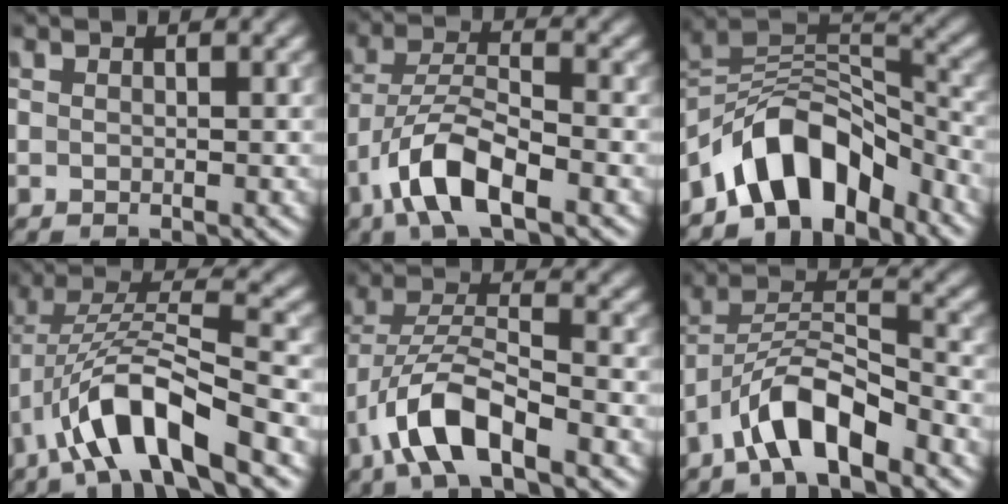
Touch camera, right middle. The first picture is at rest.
{"total": 6.5, "force": [-3.8, 2.2, 4.9], "torque": [-0.094, 0.004, -0.077]}
{"total": 8.3, "force": [-6.0, 3.6, 4.4], "torque": [-0.052, 0.011, -0.114]}
{"total": 8.7, "force": [-4.9, 2.1, 6.9], "torque": [-0.125, 0.014, -0.090]}
{"total": 7.1, "force": [-4.2, 2.3, 5.2], "torque": [-0.100, 0.004, -0.085]}
{"total": 6.4, "force": [-4.3, 1.8, 4.3], "torque": [-0.074, 0.010, -0.084]}